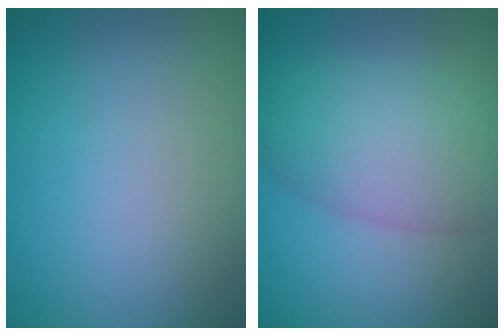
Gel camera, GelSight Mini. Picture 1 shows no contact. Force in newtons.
{"total": 6.9, "press": 6.9, "slide": 0.4}